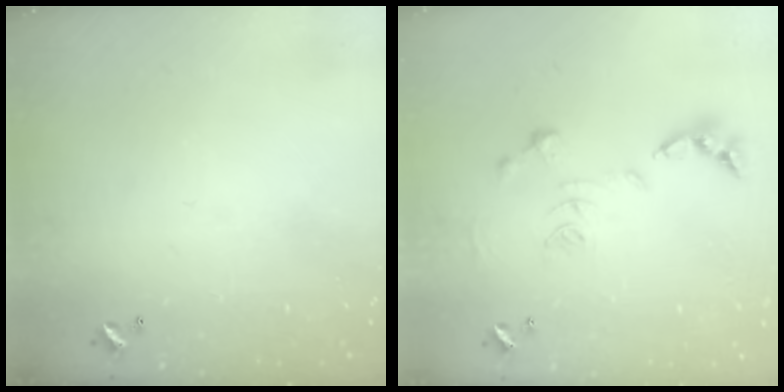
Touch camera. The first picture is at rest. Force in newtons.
{"total": 1.1, "press": 1.0, "slide": 0.4}